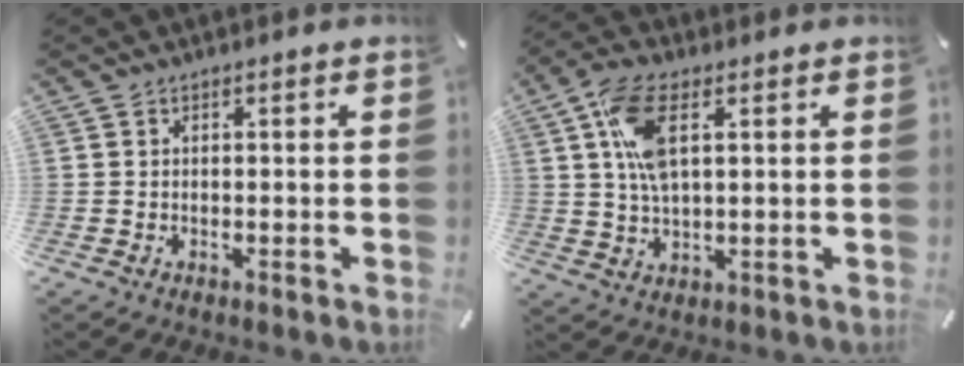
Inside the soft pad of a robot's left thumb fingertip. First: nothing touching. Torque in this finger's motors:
{"motor_torque": [1.60, 1.65, 1.39, -0.75, 0.51]}